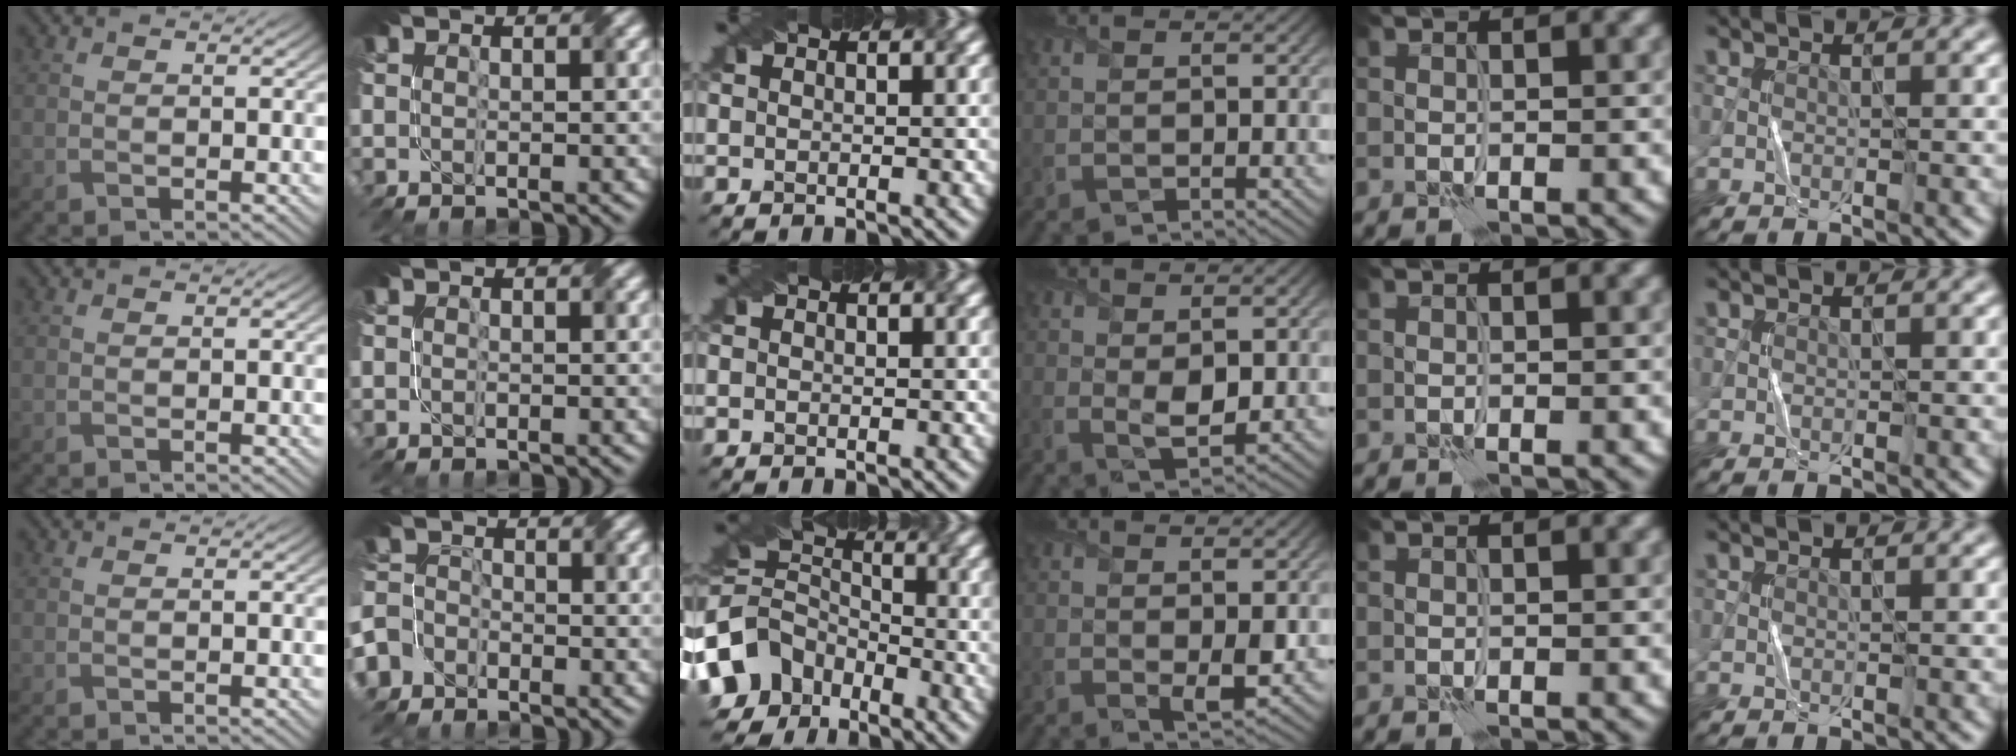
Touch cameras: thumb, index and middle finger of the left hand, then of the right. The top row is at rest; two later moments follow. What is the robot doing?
{"motion": "fold", "object": "paper"}